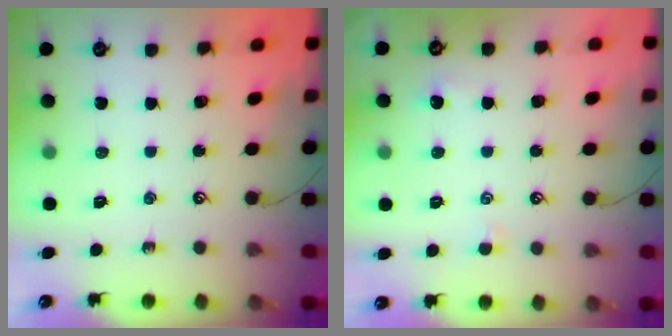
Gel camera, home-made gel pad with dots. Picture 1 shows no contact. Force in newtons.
{"total": 1.8, "press": 1.7, "slide": 0.4}